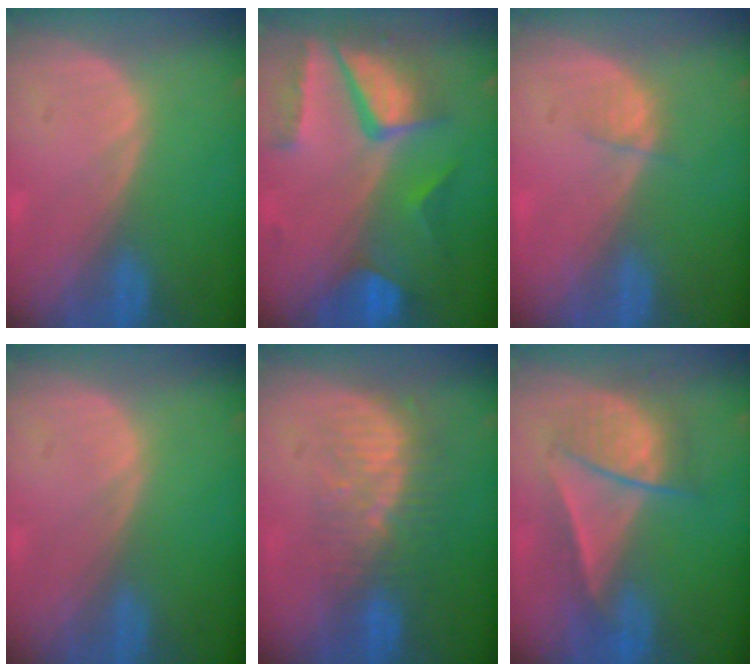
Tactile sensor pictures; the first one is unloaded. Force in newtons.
{"total": 10.3, "press": 8.8, "slide": 5.4}
{"total": 1.4, "press": 1.3, "slide": 0.6}
{"total": 0.0}
{"total": 8.5, "press": 7.6, "slide": 3.7}
{"total": 6.8, "press": 6.8, "slide": 0.4}